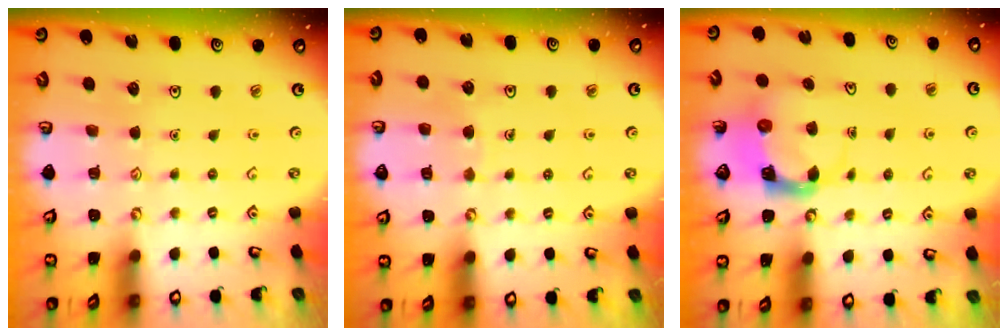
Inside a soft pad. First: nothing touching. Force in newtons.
{"total": 4.7, "press": 4.7, "slide": 0.3}
{"total": 3.9, "press": 3.8, "slide": 0.7}